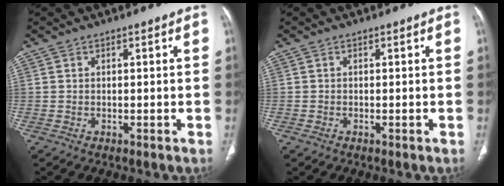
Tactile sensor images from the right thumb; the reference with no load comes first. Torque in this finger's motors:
{"motor_torque": [3.35, 1.66, 0.58, -0.49, 0.06]}